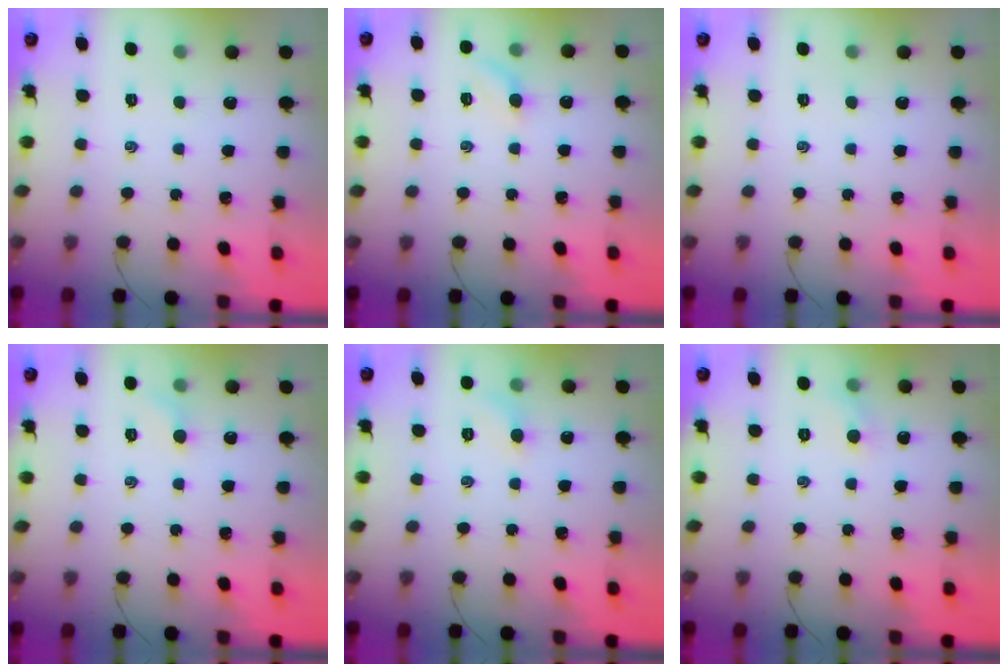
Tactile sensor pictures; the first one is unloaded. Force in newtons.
{"total": 5.5, "press": 5.3, "slide": 1.3}
{"total": 0.0}
{"total": 4.7, "press": 4.5, "slide": 1.5}
{"total": 5.1, "press": 4.9, "slide": 1.6}
{"total": 3.7, "press": 3.5, "slide": 1.3}